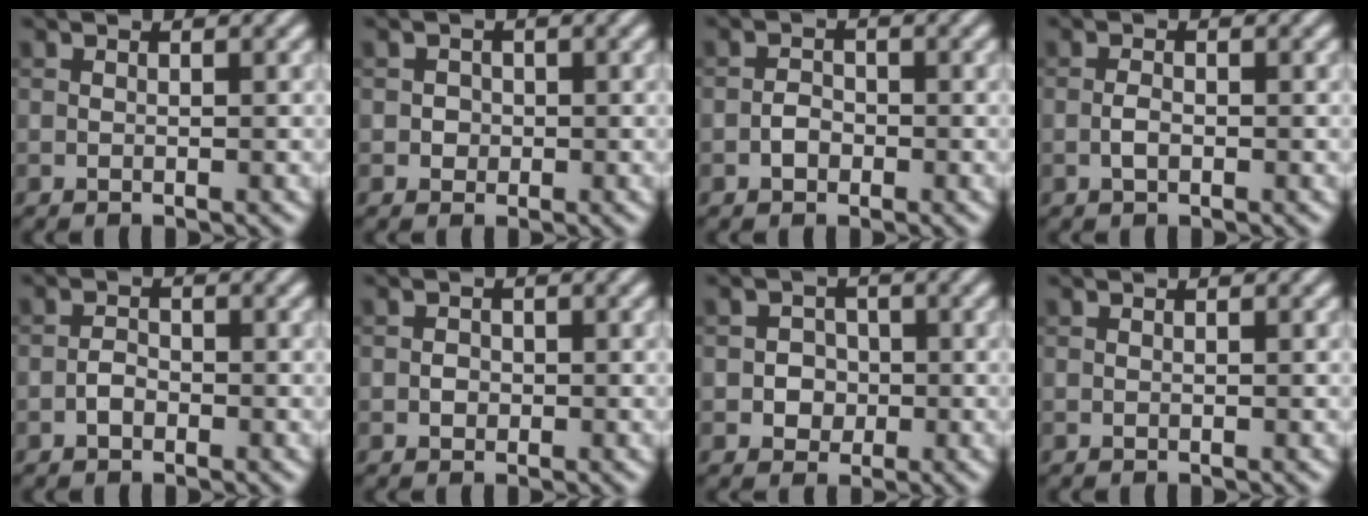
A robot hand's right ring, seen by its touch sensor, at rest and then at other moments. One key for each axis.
{"total": 1.0, "fx": -0.1, "fy": 1.0, "fz": 0.3, "tx": 0.005, "ty": 0.001, "tz": -0.002}
{"total": 1.4, "fx": -0.7, "fy": 1.0, "fz": 0.7, "tx": -0.011, "ty": 0.004, "tz": -0.013}
{"total": 1.2, "fx": -0.4, "fy": 0.6, "fz": 1.0, "tx": -0.022, "ty": 0.002, "tz": -0.009}
{"total": 1.3, "fx": -0.7, "fy": 0.8, "fz": 0.8, "tx": -0.015, "ty": 0.005, "tz": -0.016}
{"total": 0.9, "fx": -0.2, "fy": 0.8, "fz": 0.3, "tx": -0.001, "ty": 0.000, "tz": -0.006}
{"total": 2.2, "fx": -0.4, "fy": 2.0, "fz": 0.7, "tx": 0.010, "ty": -0.001, "tz": -0.015}
{"total": 0.0}